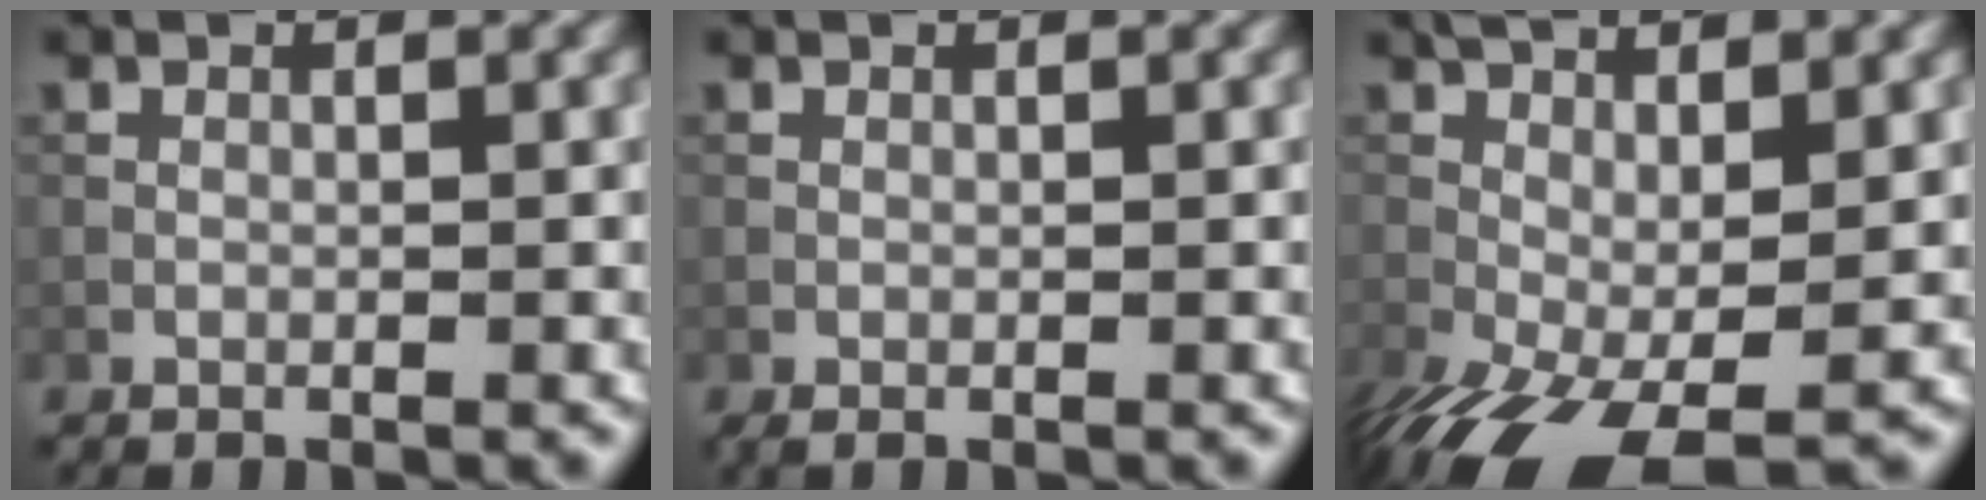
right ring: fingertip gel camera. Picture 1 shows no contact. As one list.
[{"total": 0.0}, {"total": 10.1, "force": [-3.1, 4.2, 8.7], "torque": [-0.187, -0.027, -0.048]}]